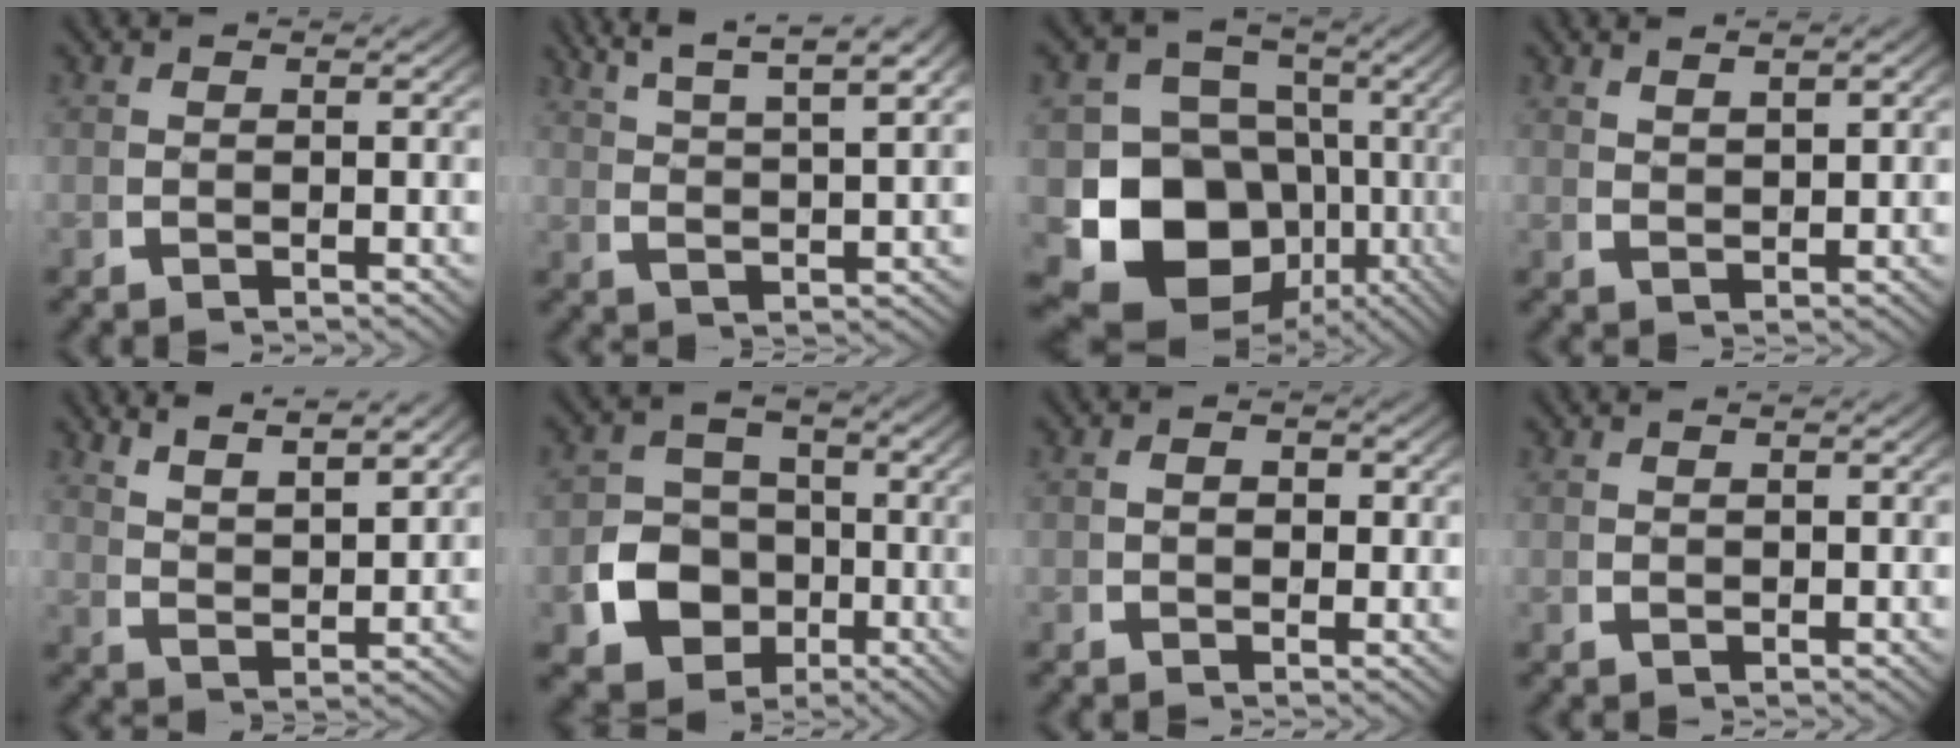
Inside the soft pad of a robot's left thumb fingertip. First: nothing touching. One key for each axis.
{"total": 7.0, "fx": 5.5, "fy": 1.8, "fz": 4.0, "tx": -0.058, "ty": 0.013, "tz": 0.095}
{"total": 18.3, "fx": -2.4, "fy": 14.1, "fz": 11.4, "tx": -0.220, "ty": -0.072, "tz": -0.019}
{"total": 2.2, "fx": 2.0, "fy": 0.2, "fz": 0.9, "tx": -0.012, "ty": 0.004, "tz": 0.046}
{"total": 5.0, "fx": 4.4, "fy": 1.1, "fz": 2.2, "tx": -0.036, "ty": 0.003, "tz": 0.083}
{"total": 12.0, "fx": -3.6, "fy": 10.5, "fz": 4.7, "tx": -0.103, "ty": -0.049, "tz": -0.056}
{"total": 1.9, "fx": 0.3, "fy": 1.2, "fz": 1.4, "tx": -0.022, "ty": -0.005, "tz": 0.005}
{"total": 0.7, "fx": 0.6, "fy": 0.1, "fz": 0.3, "tx": -0.006, "ty": 0.000, "tz": 0.017}